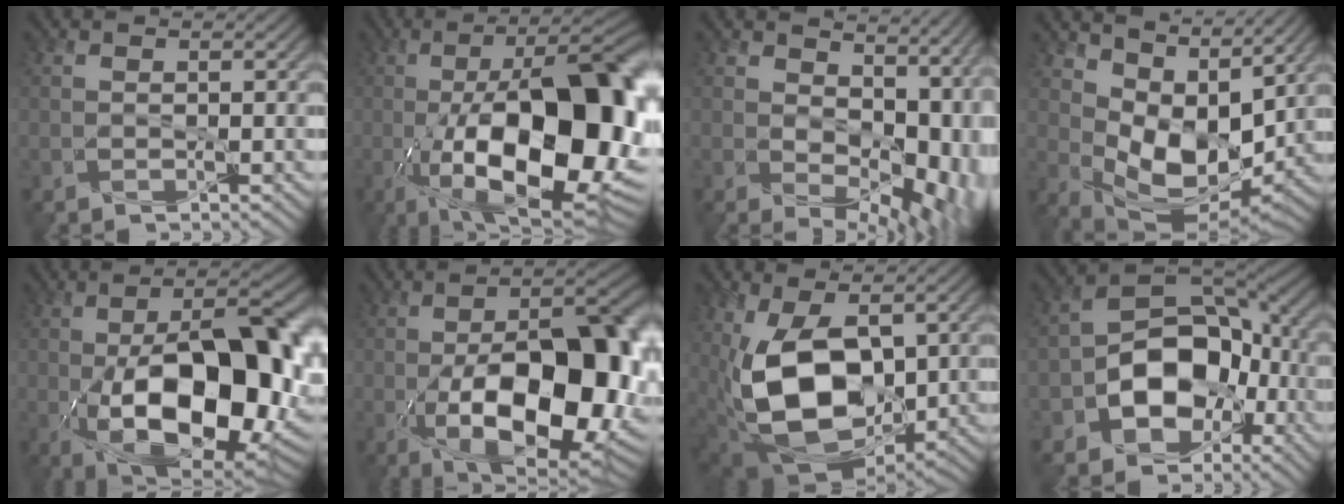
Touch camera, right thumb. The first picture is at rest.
{"total": 19.7, "force": [-4.7, 6.6, 18.0], "torque": [-0.285, 0.003, -0.070]}
{"total": 13.2, "force": [0.7, 7.5, 10.9], "torque": [-0.136, -0.019, 0.048]}
{"total": 10.6, "force": [2.9, 6.0, 8.3], "torque": [-0.166, -0.018, 0.067]}
{"total": 17.7, "force": [-3.4, 7.7, 15.5], "torque": [-0.212, -0.019, -0.042]}
{"total": 16.4, "force": [-4.0, 7.0, 14.3], "torque": [-0.199, -0.024, -0.050]}
{"total": 15.9, "force": [-0.3, 9.3, 12.9], "torque": [-0.250, -0.031, 0.004]}
{"total": 12.7, "force": [-3.8, 8.4, 8.7], "torque": [-0.150, -0.020, -0.071]}